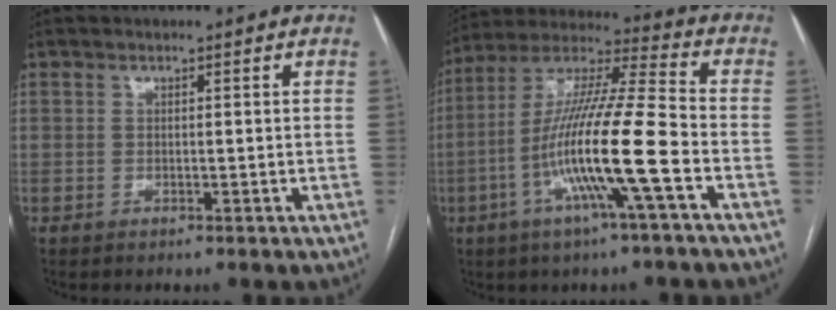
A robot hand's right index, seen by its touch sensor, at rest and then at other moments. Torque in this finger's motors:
{"motor_torque": [2.00, -0.13, 1.05, 0.21]}